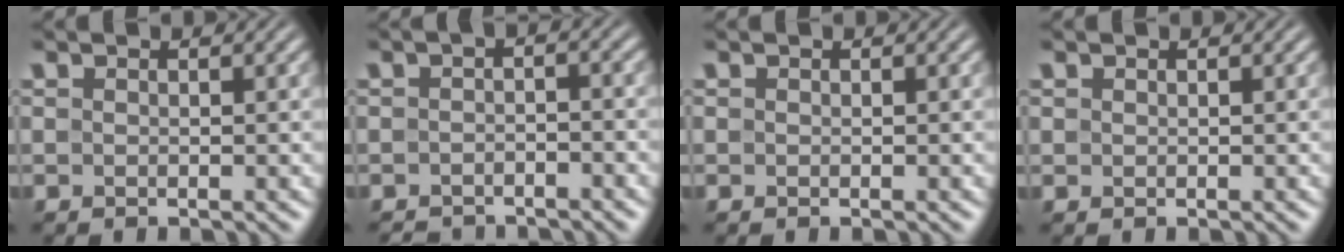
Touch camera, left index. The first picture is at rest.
{"total": 3.1, "force": [-2.5, 1.1, 1.5], "torque": [-0.019, 0.000, -0.046]}
{"total": 0.0}
{"total": 0.7, "force": [0.4, 0.6, 0.0], "torque": [0.005, -0.001, 0.006]}